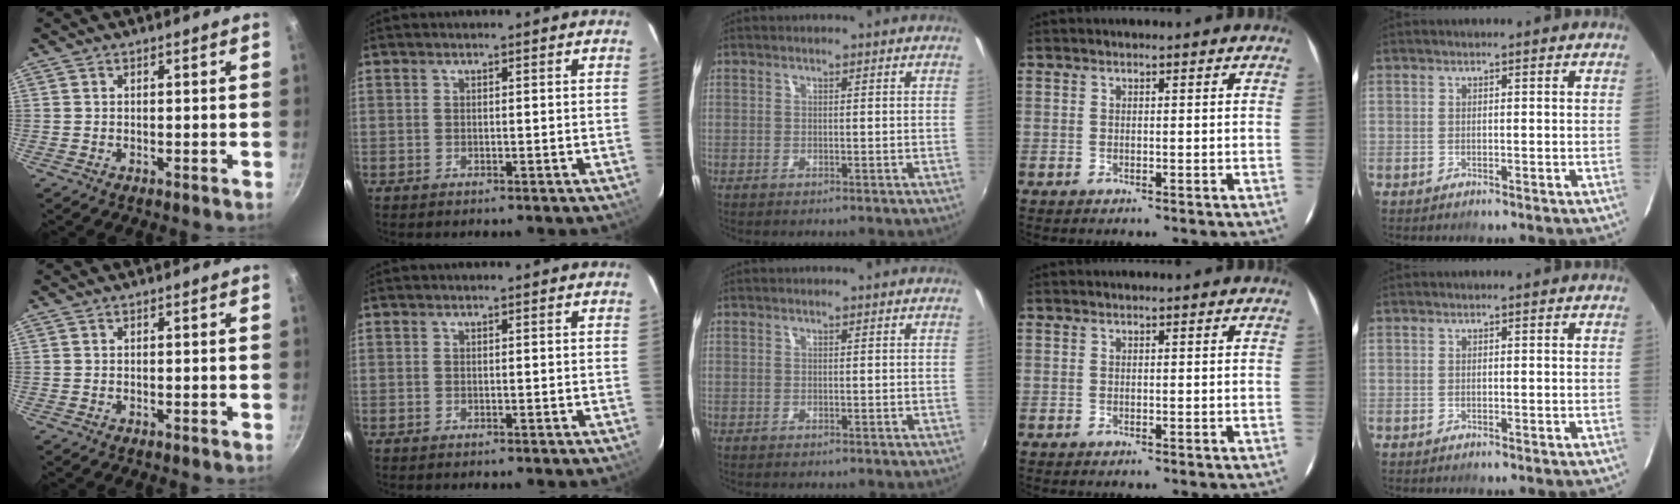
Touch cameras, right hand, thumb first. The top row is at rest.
{}